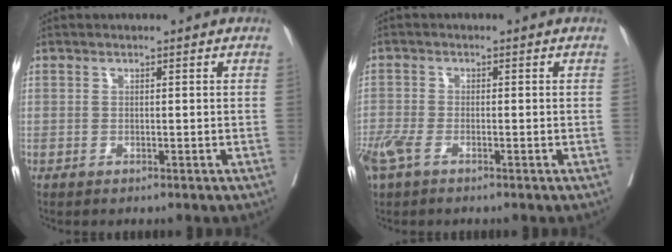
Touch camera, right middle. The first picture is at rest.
{"total": 4.9, "force": [-3.2, 2.0, 3.2], "torque": [-0.081, -0.008, -0.064]}